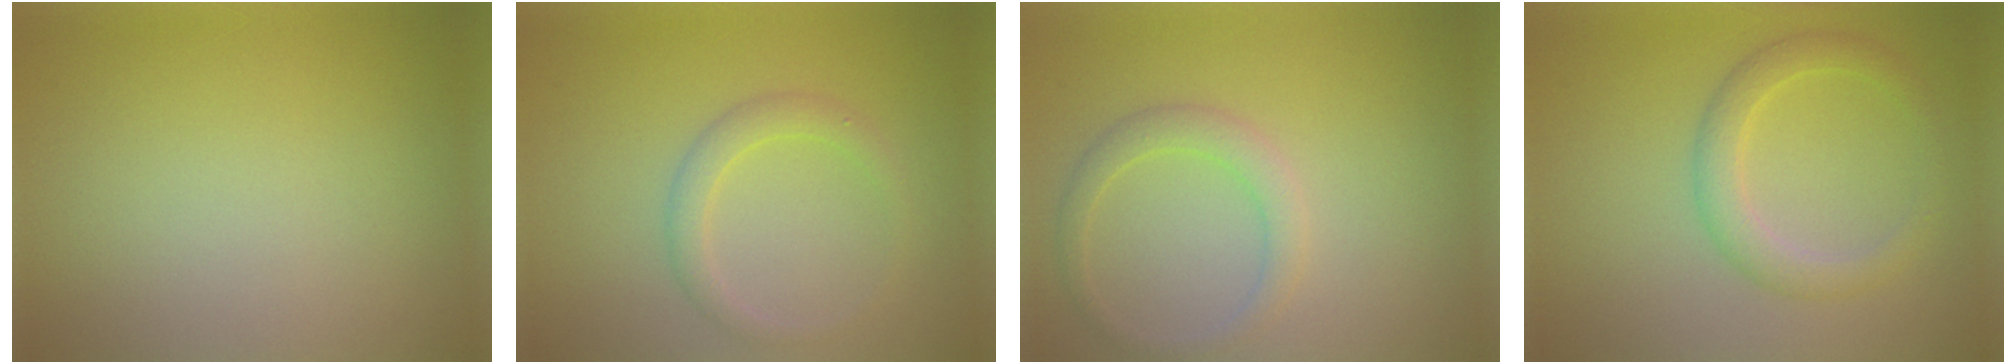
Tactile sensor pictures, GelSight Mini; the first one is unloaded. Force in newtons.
{"total": 2.0, "press": 2.0, "slide": 0.0}
{"total": 2.2, "press": 2.2, "slide": 0.2}
{"total": 2.9, "press": 2.8, "slide": 0.2}